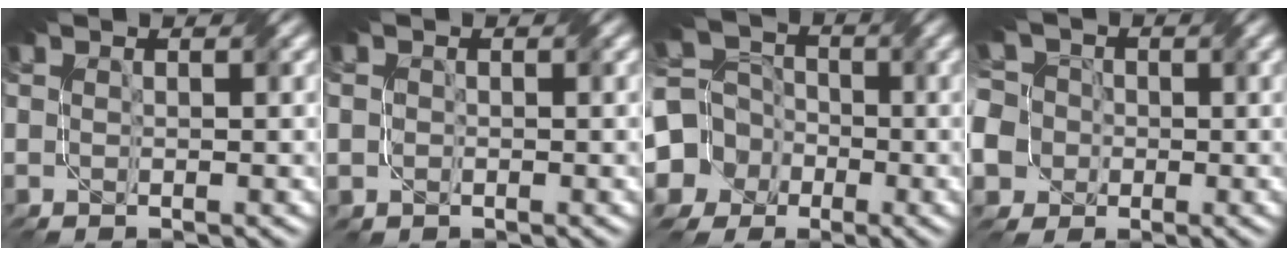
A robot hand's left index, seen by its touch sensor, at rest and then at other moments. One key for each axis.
{"total": 1.2, "fx": 0.3, "fy": 1.1, "fz": -0.5, "tx": 0.010, "ty": 0.000, "tz": 0.005}
{"total": 9.8, "fx": -2.7, "fy": 9.1, "fz": 2.6, "tx": -0.088, "ty": -0.012, "tz": -0.071}
{"total": 10.6, "fx": -2.6, "fy": 9.6, "fz": 3.9, "tx": -0.098, "ty": 0.007, "tz": -0.079}